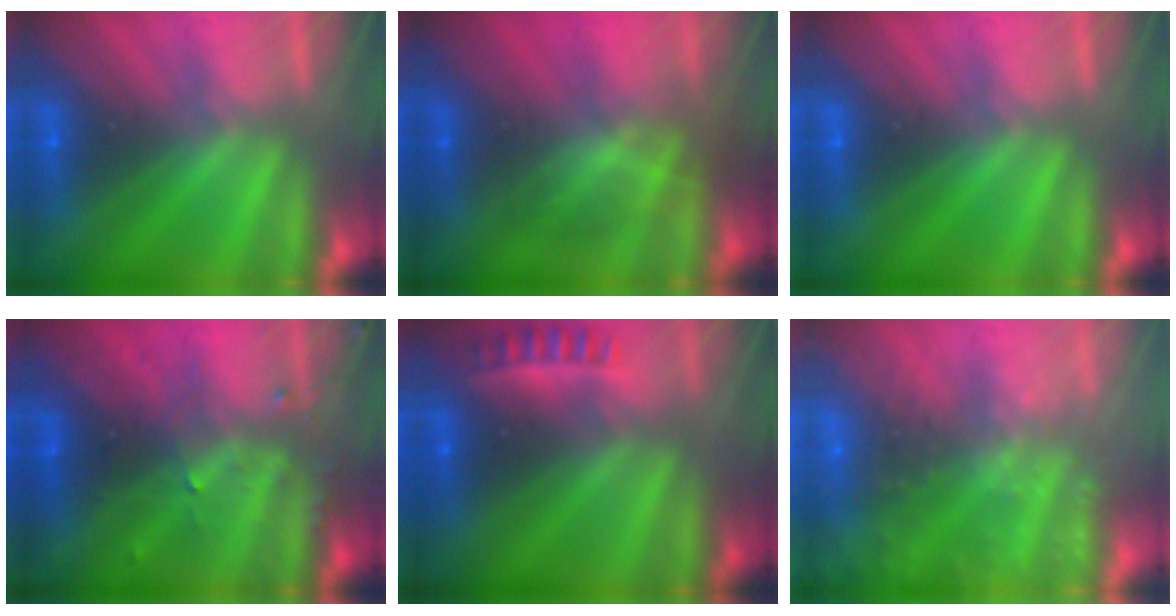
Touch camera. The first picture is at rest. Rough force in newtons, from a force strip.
{"total": 2.8}
{"total": 0.0}
{"total": 3.4}
{"total": 2.4}
{"total": 7.8}